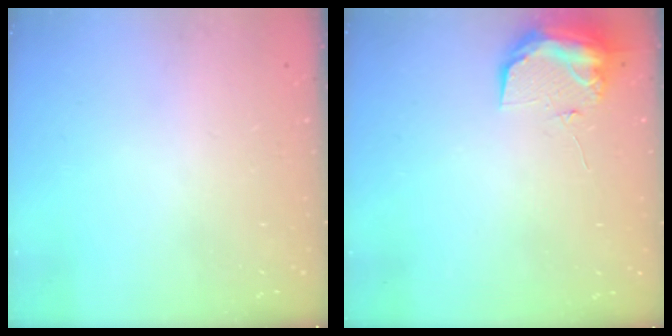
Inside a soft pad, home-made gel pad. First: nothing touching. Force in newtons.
{"total": 9.4, "press": 9.3, "slide": 1.3}